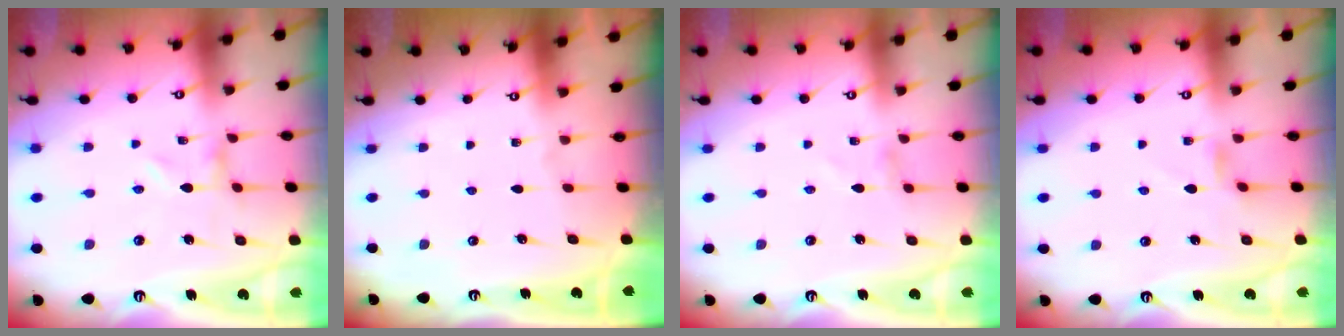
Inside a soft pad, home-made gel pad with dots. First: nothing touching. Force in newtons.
{"total": 0.0}
{"total": 1.2, "press": 1.2, "slide": 0.1}
{"total": 2.7, "press": 2.6, "slide": 0.4}